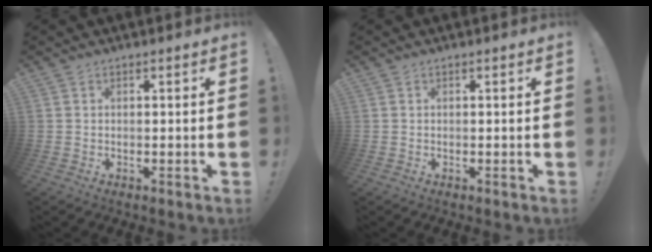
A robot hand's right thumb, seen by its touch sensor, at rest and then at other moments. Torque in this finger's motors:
{"motor_torque": [-0.01, -0.09, 0.11, 0.02, -0.08]}